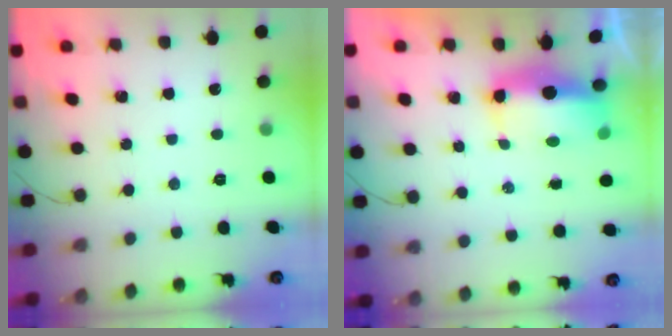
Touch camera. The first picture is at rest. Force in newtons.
{"total": 9.2, "press": 9.1, "slide": 1.1}